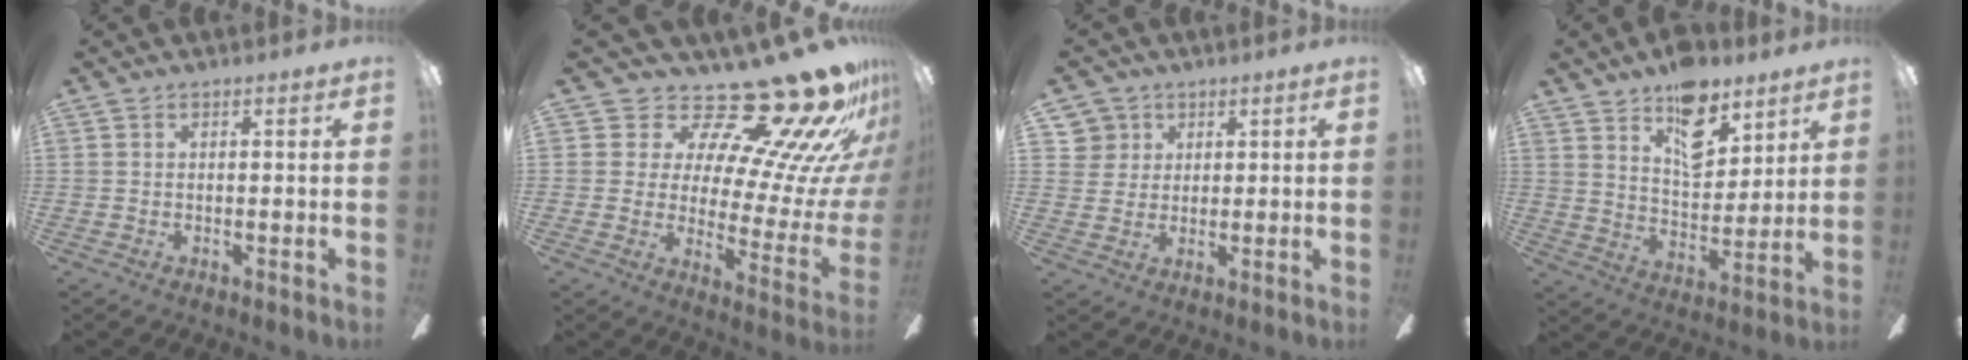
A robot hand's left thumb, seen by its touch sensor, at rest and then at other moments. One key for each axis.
{"total": 24.0, "fx": 18.3, "fy": 7.1, "fz": 13.9, "tx": -0.193, "ty": -0.159, "tz": 0.307}
{"total": 5.4, "fx": 2.9, "fy": 4.6, "fz": 0.0, "tx": -0.002, "ty": -0.006, "tz": 0.053}
{"total": 14.0, "fx": 9.8, "fy": 7.2, "fz": 6.9, "tx": -0.093, "ty": -0.057, "tz": 0.176}